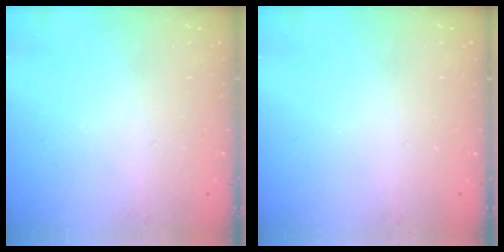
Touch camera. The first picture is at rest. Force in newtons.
{"total": 0.0}